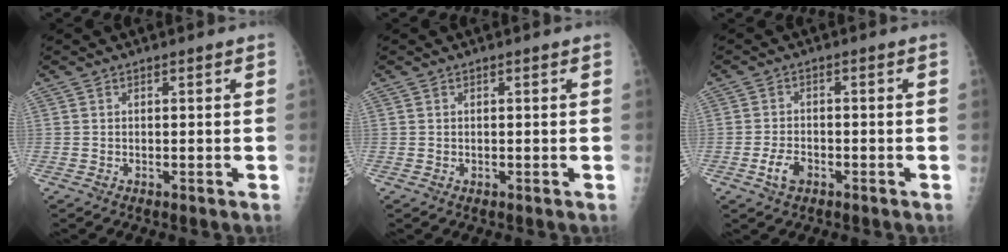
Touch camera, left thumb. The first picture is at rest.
{"total": 0.0}
{"total": 4.0, "force": [-1.9, 2.4, 2.5], "torque": [-0.044, 0.013, -0.033]}